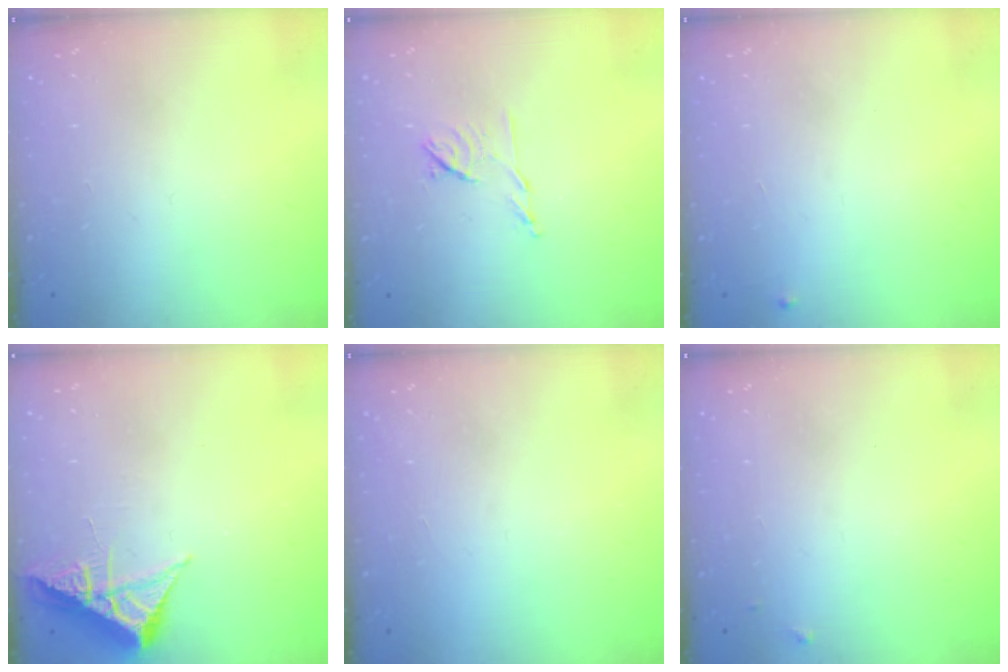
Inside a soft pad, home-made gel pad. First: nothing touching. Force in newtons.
{"total": 7.1, "press": 7.0, "slide": 1.2}
{"total": 3.2, "press": 3.2, "slide": 0.2}
{"total": 6.5, "press": 6.5, "slide": 0.7}
{"total": 1.5, "press": 1.5, "slide": 0.1}
{"total": 3.5, "press": 3.5, "slide": 0.2}